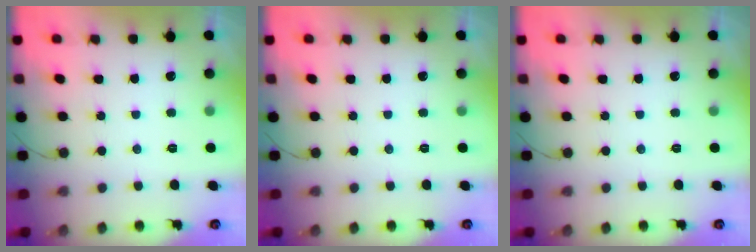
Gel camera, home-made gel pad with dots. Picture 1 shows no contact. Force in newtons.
{"total": 0.0}
{"total": 0.0}